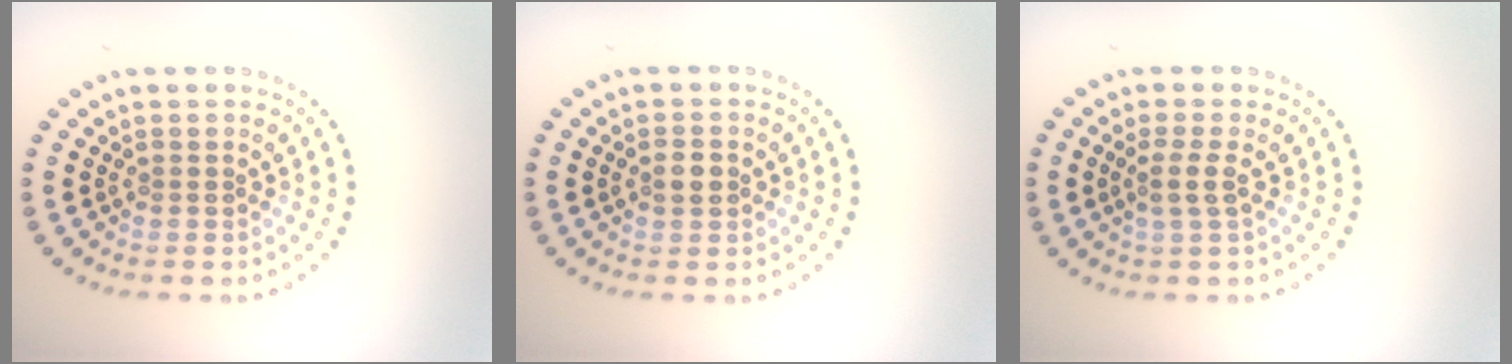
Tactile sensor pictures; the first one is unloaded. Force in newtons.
{"total": 1.3, "press": 1.3, "slide": 0.2}
{"total": 1.8, "press": 1.4, "slide": 1.1}